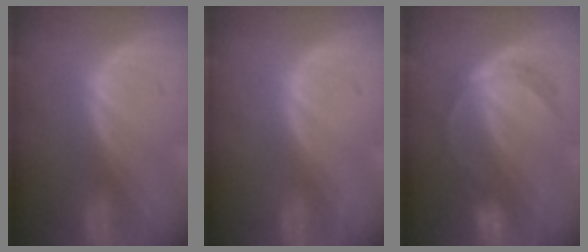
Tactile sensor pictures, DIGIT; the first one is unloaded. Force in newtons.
{"total": 0.0}
{"total": 5.8, "press": 5.1, "slide": 2.7}